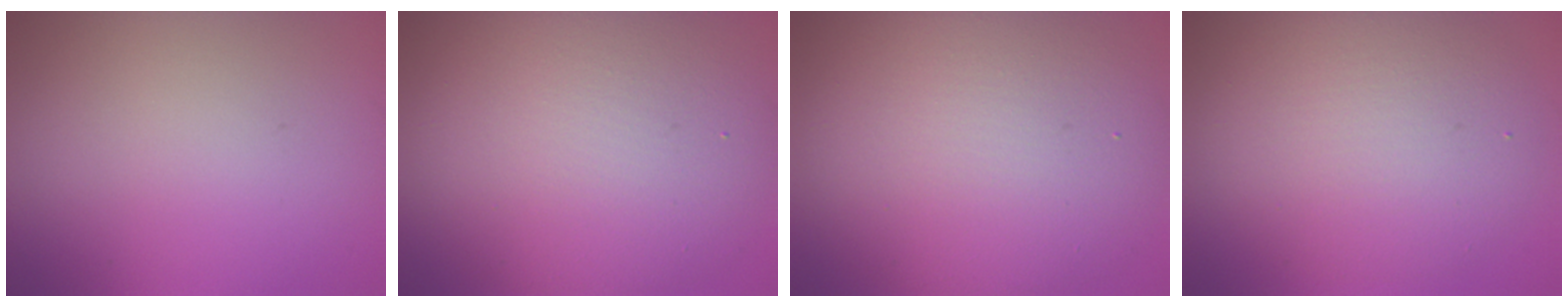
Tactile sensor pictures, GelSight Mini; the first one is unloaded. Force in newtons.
{"total": 11.8, "press": 11.8, "slide": 0.5}
{"total": 12.4, "press": 12.4, "slide": 0.7}
{"total": 7.0, "press": 7.0, "slide": 0.5}